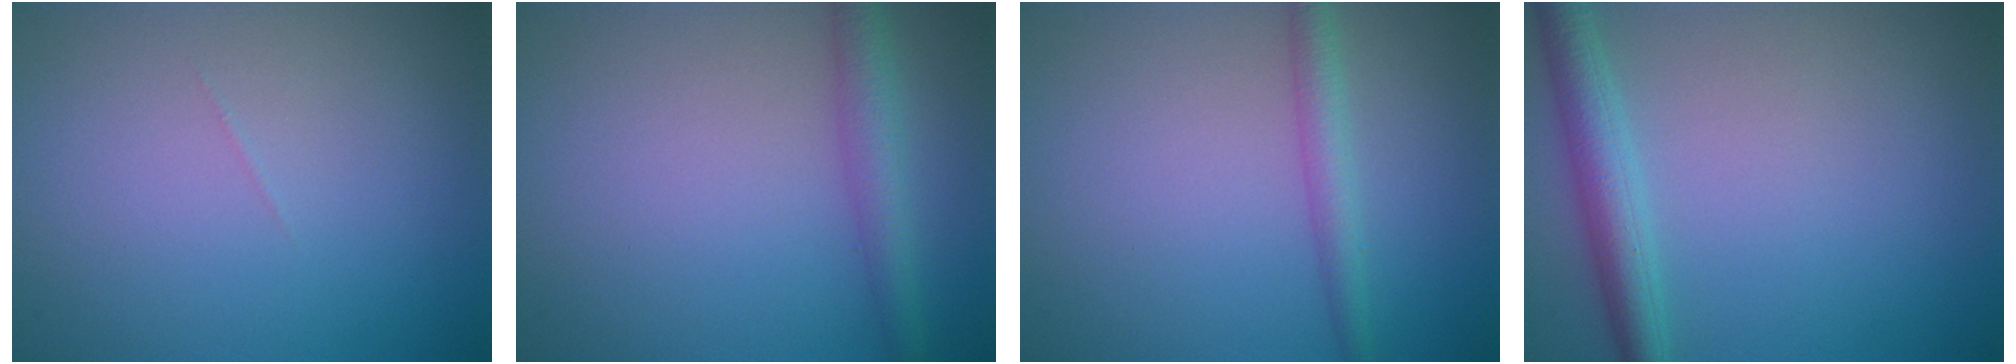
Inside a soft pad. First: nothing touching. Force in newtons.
{"total": 2.8, "press": 2.8, "slide": 0.1}
{"total": 2.3, "press": 2.3, "slide": 0.1}
{"total": 3.5, "press": 3.5, "slide": 0.1}